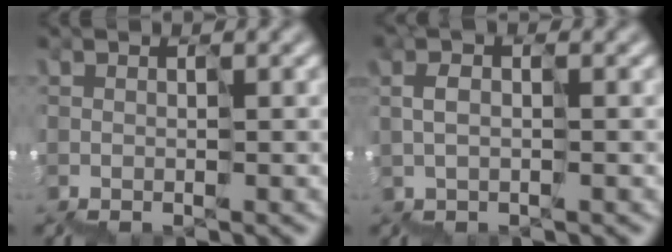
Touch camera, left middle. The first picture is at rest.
{"total": 1.1, "force": [0.7, 0.3, 0.8], "torque": [-0.032, 0.010, 0.013]}